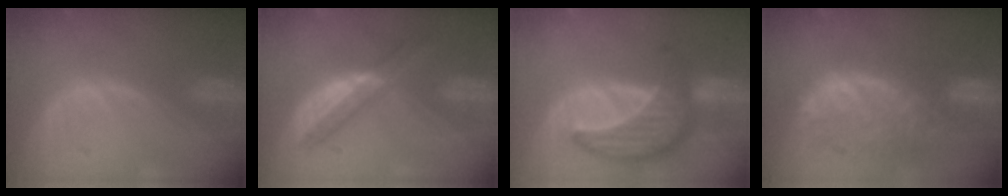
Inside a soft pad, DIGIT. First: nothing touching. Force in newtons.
{"total": 5.8, "press": 5.2, "slide": 2.6}
{"total": 9.5, "press": 9.5, "slide": 0.7}
{"total": 11.1, "press": 9.6, "slide": 5.6}